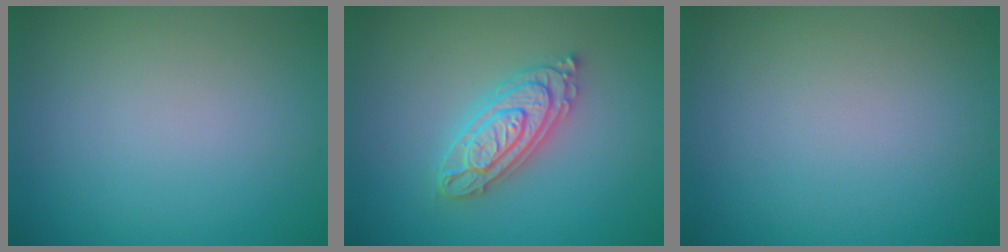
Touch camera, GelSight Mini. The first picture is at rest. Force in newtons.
{"total": 4.1, "press": 4.1, "slide": 0.7}
{"total": 0.0}